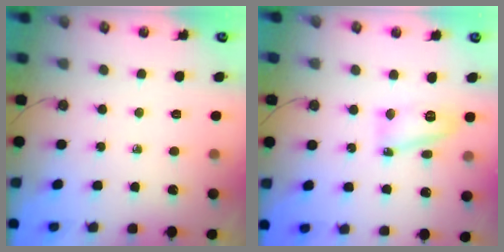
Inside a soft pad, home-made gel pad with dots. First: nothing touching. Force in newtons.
{"total": 10.3, "press": 9.6, "slide": 3.8}